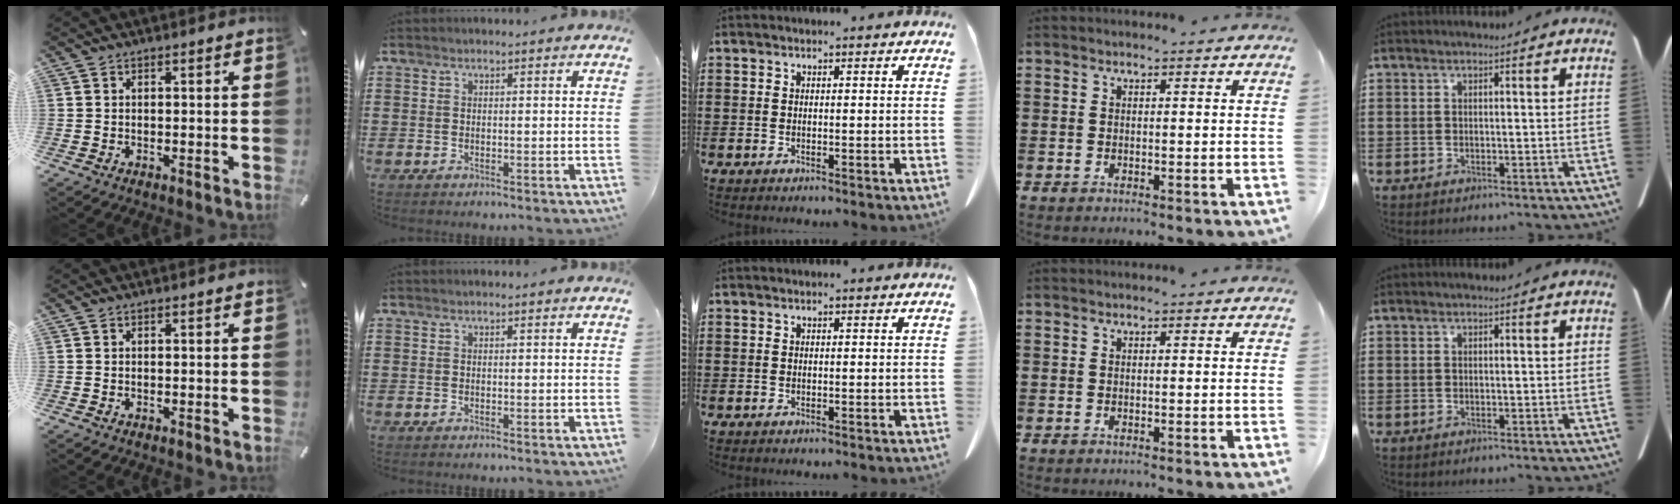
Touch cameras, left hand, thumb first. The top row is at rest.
{}